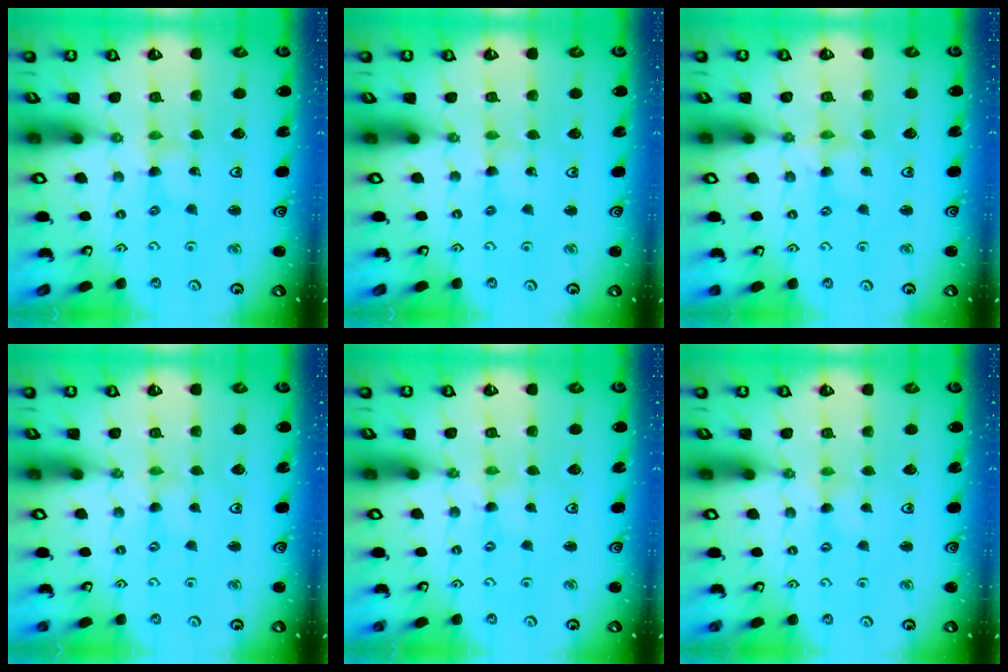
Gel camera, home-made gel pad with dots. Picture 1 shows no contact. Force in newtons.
{"total": 1.2, "press": 1.2, "slide": 0.2}
{"total": 1.1, "press": 1.1, "slide": 0.2}
{"total": 0.0}
{"total": 0.0}
{"total": 0.9, "press": 0.9, "slide": 0.2}